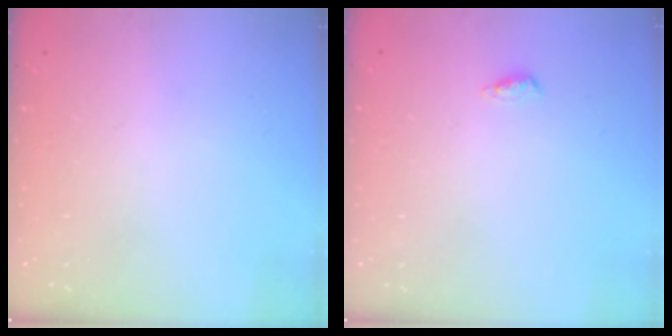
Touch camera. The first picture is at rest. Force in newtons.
{"total": 4.9, "press": 4.4, "slide": 2.0}